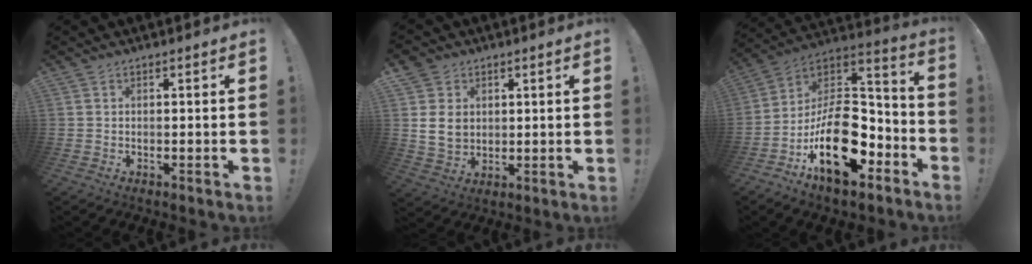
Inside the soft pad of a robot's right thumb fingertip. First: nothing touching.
{"total": 8.3, "force": [2.2, 7.0, 3.9], "torque": [-0.073, -0.008, 0.045]}
{"total": 24.7, "force": [-8.8, 12.7, 19.3], "torque": [-0.337, 0.045, -0.138]}